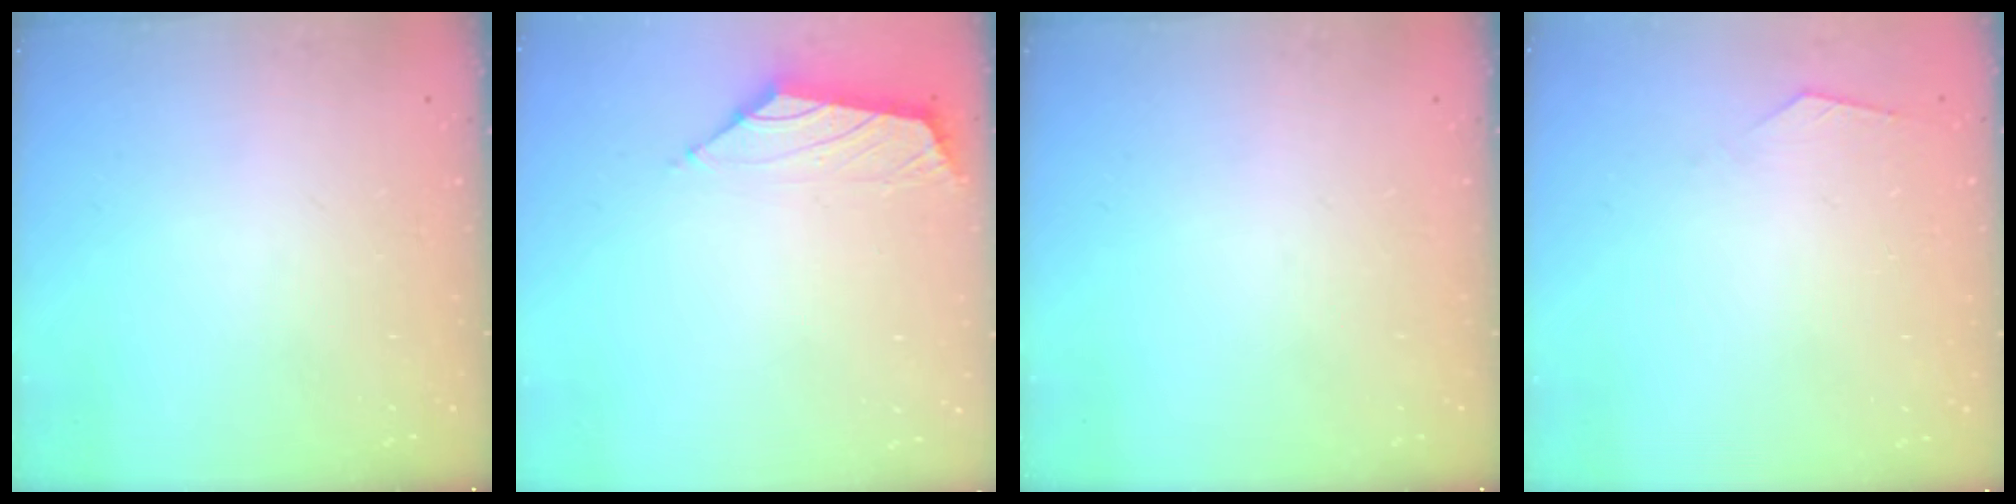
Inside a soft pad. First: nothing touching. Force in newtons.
{"total": 1.4, "press": 1.3, "slide": 0.6}
{"total": 0.0}
{"total": 1.1, "press": 1.1, "slide": 0.3}